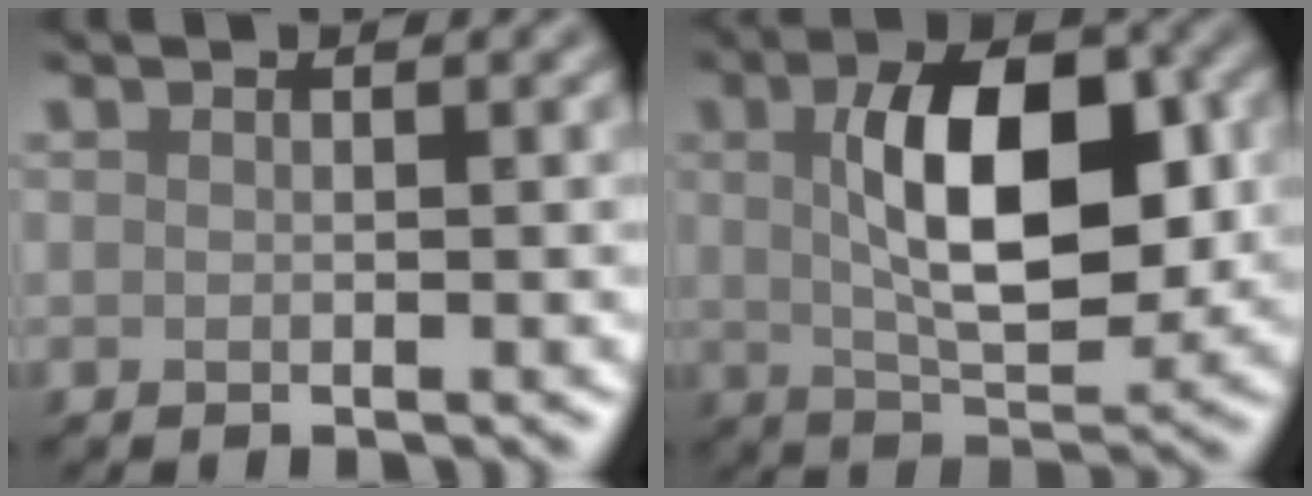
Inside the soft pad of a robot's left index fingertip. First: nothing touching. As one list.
[{"total": 9.2, "force": [1.3, 4.2, 8.1], "torque": [-0.129, 0.004, 0.022]}]